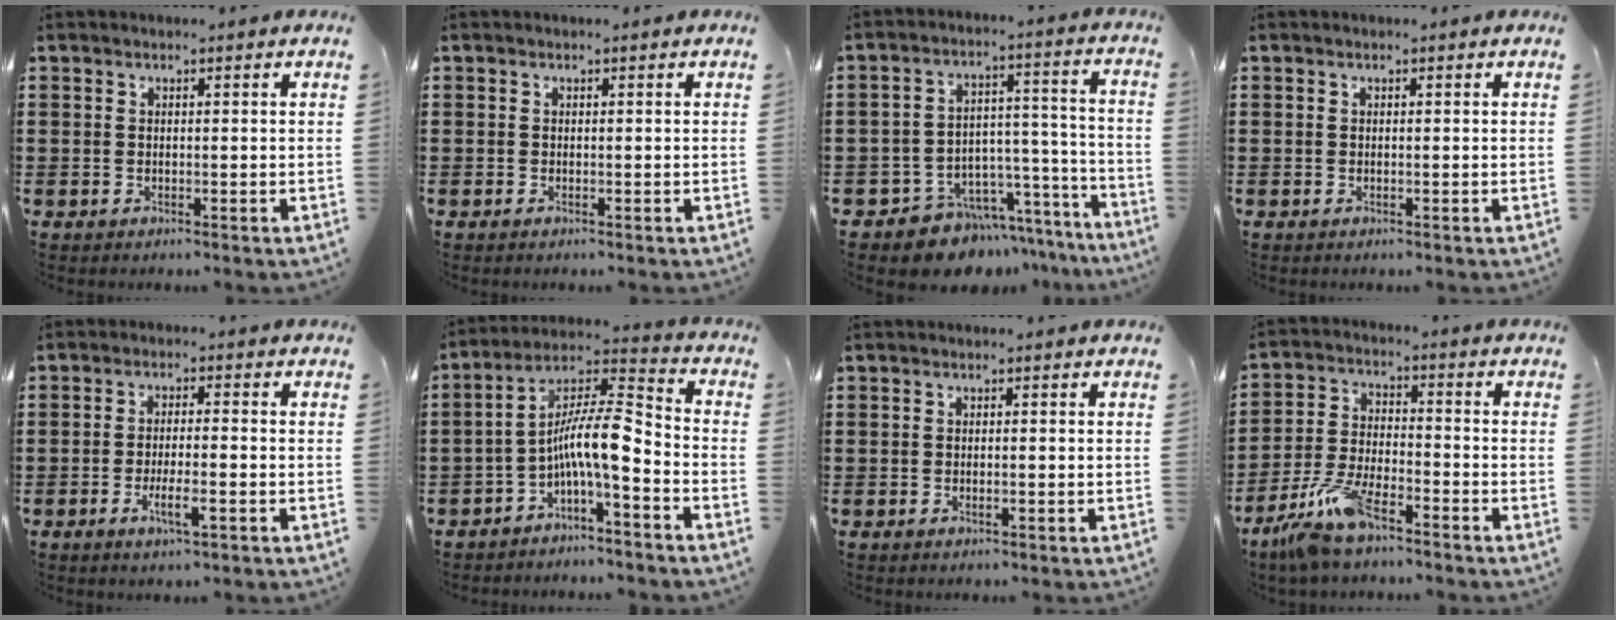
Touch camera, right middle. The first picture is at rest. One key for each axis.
{"total": 0.0}
{"total": 7.6, "fx": -7.0, "fy": 3.1, "fz": 0.1, "tx": -0.008, "ty": 0.021, "tz": -0.131}
{"total": 0.0}
{"total": 4.4, "fx": -2.2, "fy": 0.8, "fz": 3.7, "tx": -0.068, "ty": -0.001, "tz": -0.040}
{"total": 9.6, "fx": -2.7, "fy": 1.9, "fz": 9.0, "tx": -0.180, "ty": -0.011, "tz": -0.057}
{"total": 0.8, "fx": -0.4, "fy": 0.1, "fz": 0.7, "tx": -0.013, "ty": -0.003, "tz": -0.006}
{"total": 8.5, "fx": -6.7, "fy": 2.1, "fz": 4.8, "tx": -0.120, "ty": -0.002, "tz": -0.133}